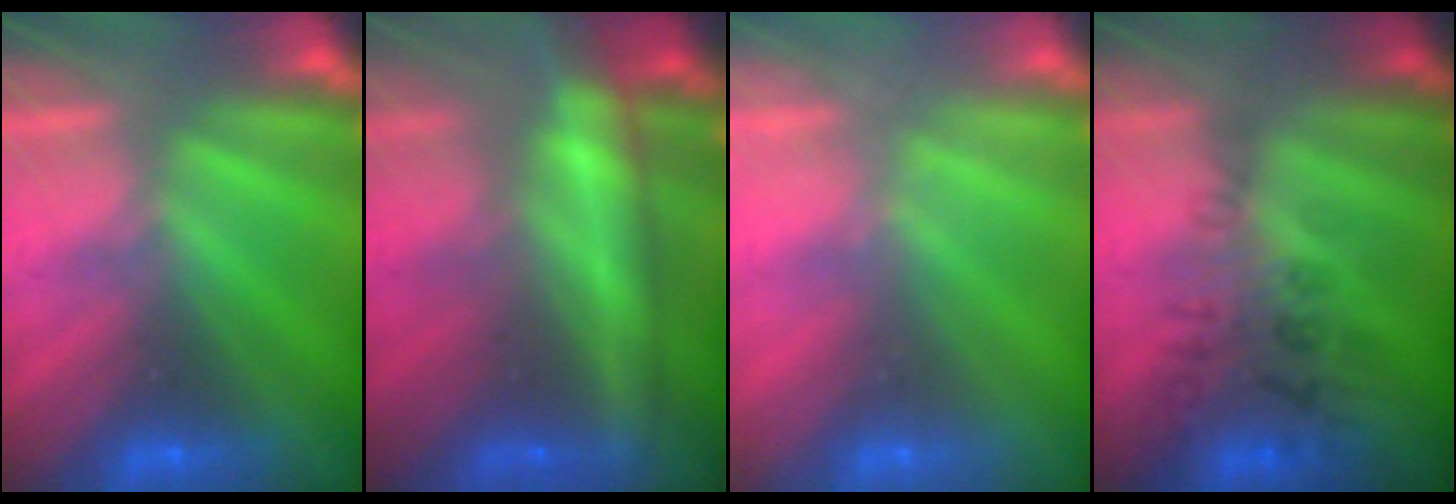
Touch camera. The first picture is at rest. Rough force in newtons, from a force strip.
{"total": 7.8}
{"total": 2.1}
{"total": 2.9}